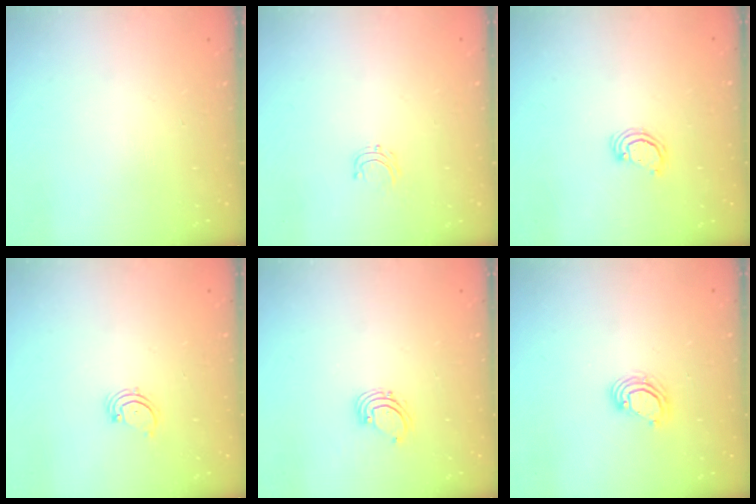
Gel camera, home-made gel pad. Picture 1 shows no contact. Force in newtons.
{"total": 3.7, "press": 3.7, "slide": 0.3}
{"total": 2.3, "press": 2.3, "slide": 0.2}
{"total": 1.7, "press": 1.6, "slide": 0.2}
{"total": 1.6, "press": 1.6, "slide": 0.1}
{"total": 5.6, "press": 5.6, "slide": 0.3}